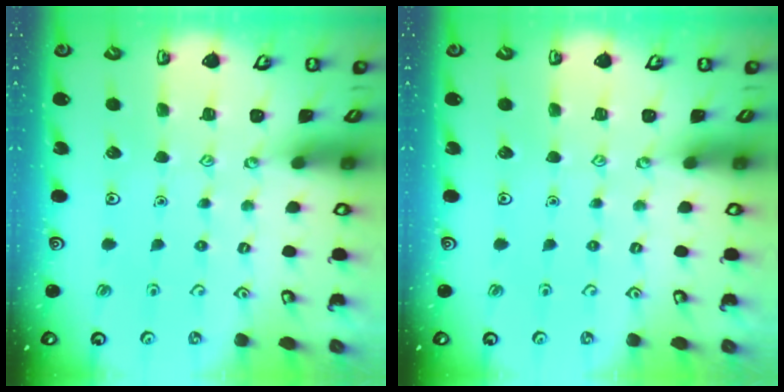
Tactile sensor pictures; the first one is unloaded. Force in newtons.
{"total": 0.0}